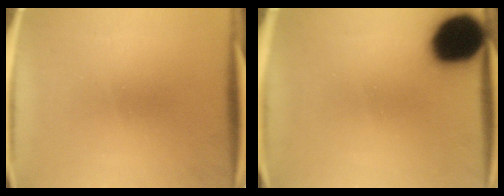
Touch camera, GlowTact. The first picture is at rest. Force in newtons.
{"total": 19.0}